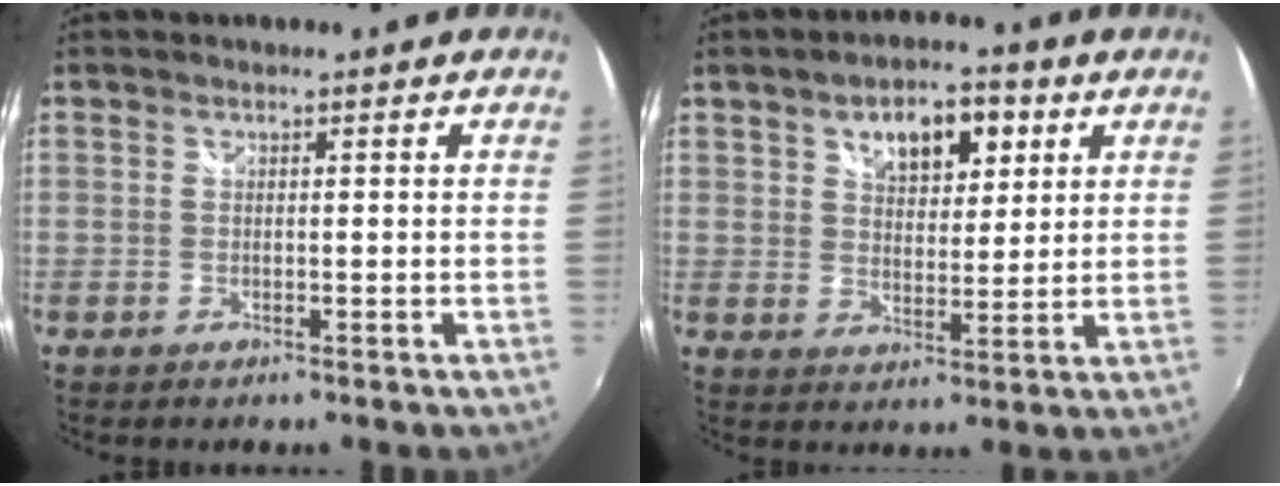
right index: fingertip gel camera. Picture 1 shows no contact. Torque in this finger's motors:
{"motor_torque": [0.23, 0.15, 0.17, 0.08]}